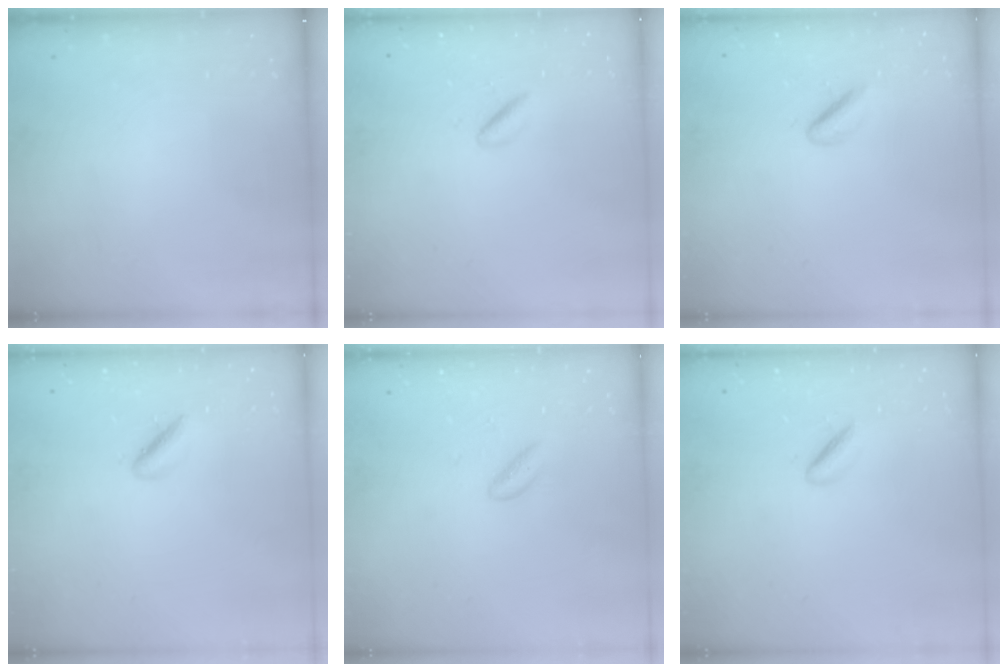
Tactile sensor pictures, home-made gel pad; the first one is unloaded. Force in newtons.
{"total": 1.9, "press": 1.7, "slide": 0.8}
{"total": 2.9, "press": 2.8, "slide": 0.8}
{"total": 2.0, "press": 2.0, "slide": 0.3}
{"total": 2.4, "press": 2.3, "slide": 0.7}
{"total": 2.2, "press": 2.1, "slide": 0.8}